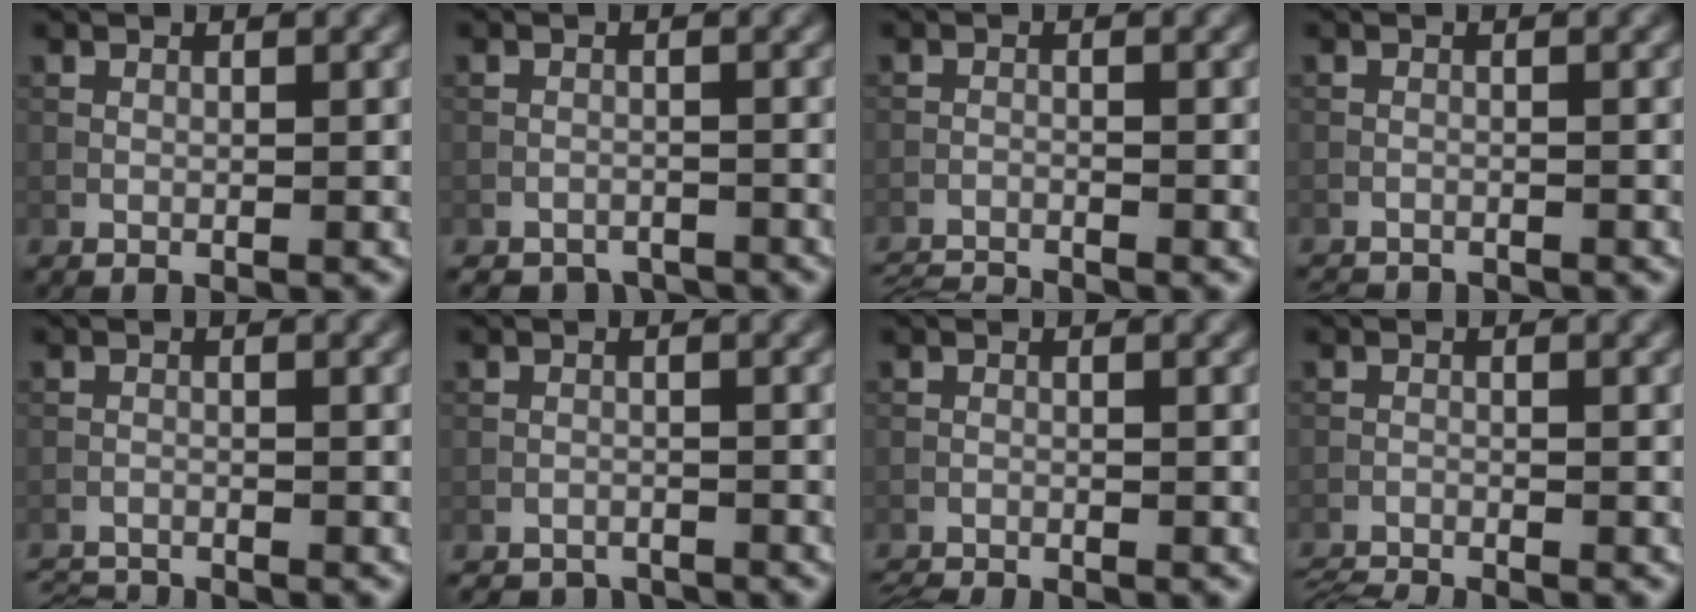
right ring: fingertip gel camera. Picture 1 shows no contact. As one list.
[{"total": 3.4, "force": [-3.1, 1.3, 0.2], "torque": [0.004, -0.003, -0.050]}, {"total": 4.8, "force": [-4.7, 0.4, 0.9], "torque": [-0.024, -0.021, -0.080]}, {"total": 3.1, "force": [-3.1, 0.2, 0.3], "torque": [-0.014, -0.011, -0.051]}, {"total": 3.1, "force": [-3.0, 0.2, 0.6], "torque": [-0.019, -0.013, -0.059]}, {"total": 3.5, "force": [-3.4, 1.0, 0.1], "torque": [0.002, -0.004, -0.054]}, {"total": 2.0, "force": [-1.9, -0.1, 0.4], "torque": [-0.017, -0.005, -0.040]}, {"total": 3.5, "force": [-3.4, 0.1, 0.7], "torque": [-0.023, -0.018, -0.066]}]